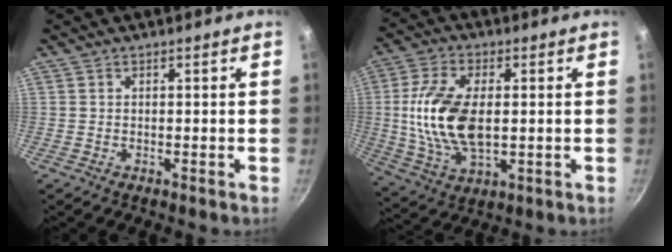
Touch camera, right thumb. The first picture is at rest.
{"total": 15.2, "force": [0.6, 8.3, 12.8], "torque": [-0.245, 0.003, 0.014]}